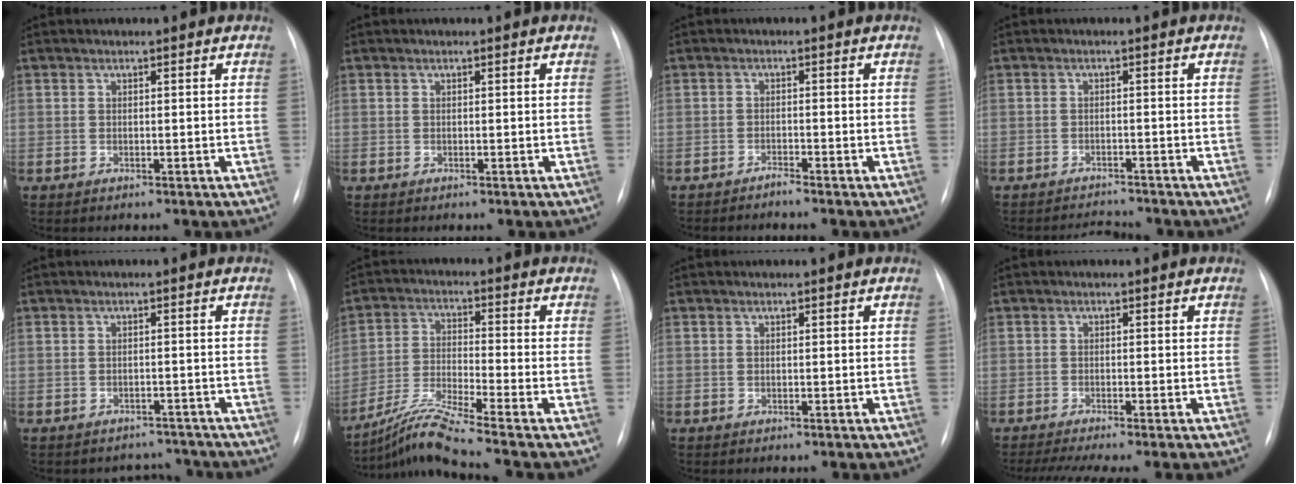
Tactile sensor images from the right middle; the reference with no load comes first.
{"total": 0.0}
{"total": 1.2, "force": [-1.1, -0.3, 0.2], "torque": [0.000, -0.002, -0.019]}
{"total": 3.2, "force": [-3.1, -0.4, -0.3], "torque": [0.001, -0.012, -0.048]}
{"total": 4.2, "force": [-3.8, 1.7, -0.8], "torque": [0.014, 0.016, -0.047]}
{"total": 9.3, "force": [-7.8, -2.4, 4.5], "torque": [-0.091, -0.027, -0.146]}
{"total": 0.0}
{"total": 5.5, "force": [-4.4, -0.3, 3.4], "torque": [-0.054, -0.008, -0.070]}